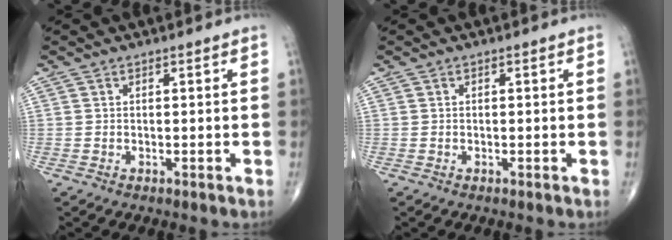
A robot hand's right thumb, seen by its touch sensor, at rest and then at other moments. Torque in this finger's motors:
{"motor_torque": [0.43, 0.30, -0.32, -0.20, 0.05]}